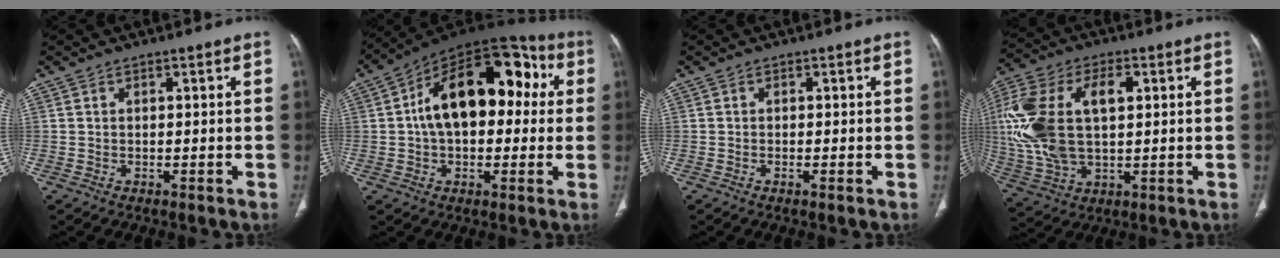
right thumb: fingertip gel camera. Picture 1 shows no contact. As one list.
[{"total": 21.2, "force": [3.0, 12.5, 16.8], "torque": [-0.225, 0.048, 0.034]}, {"total": 0.8, "force": [-0.3, 0.1, 0.7], "torque": [-0.017, -0.001, -0.006]}, {"total": 20.4, "force": [2.9, 11.4, 16.7], "torque": [-0.368, 0.009, 0.056]}]